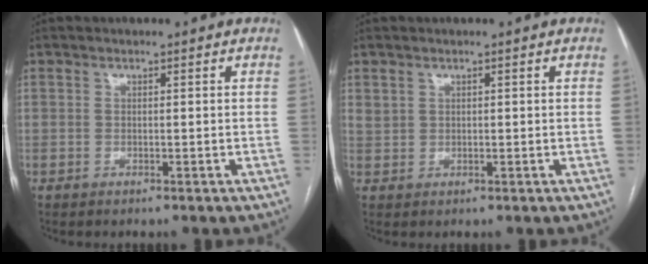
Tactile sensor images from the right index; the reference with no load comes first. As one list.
[{"total": 1.4, "force": [0.9, 1.0, 0.4], "torque": [-0.006, 0.006, 0.021]}]